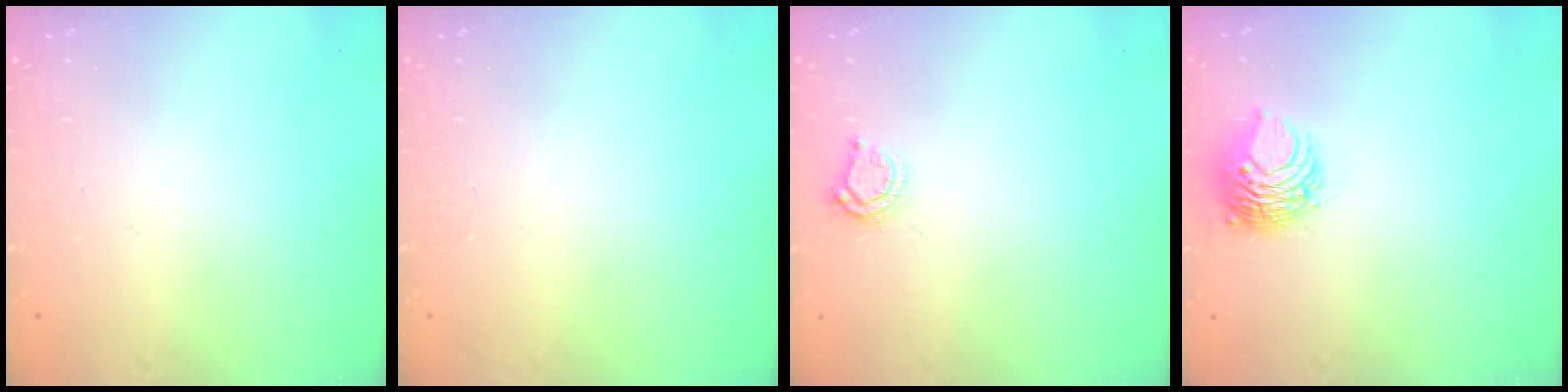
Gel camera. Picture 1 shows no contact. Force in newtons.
{"total": 0.0}
{"total": 4.7, "press": 4.7, "slide": 0.6}
{"total": 8.0, "press": 7.9, "slide": 1.3}